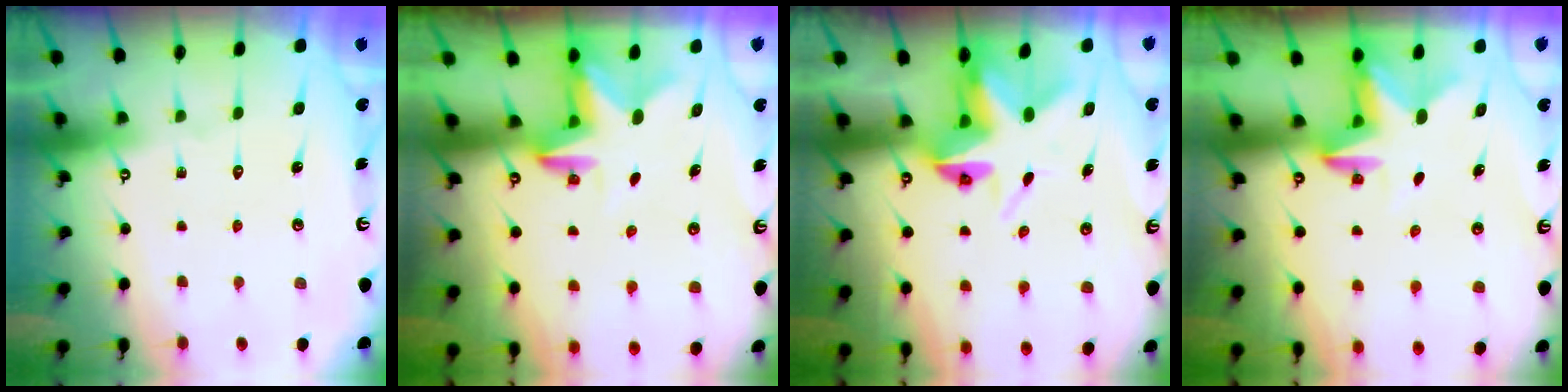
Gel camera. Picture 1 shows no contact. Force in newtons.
{"total": 2.7, "press": 2.7, "slide": 0.5}
{"total": 5.6, "press": 5.6, "slide": 0.3}
{"total": 2.8, "press": 2.8, "slide": 0.6}